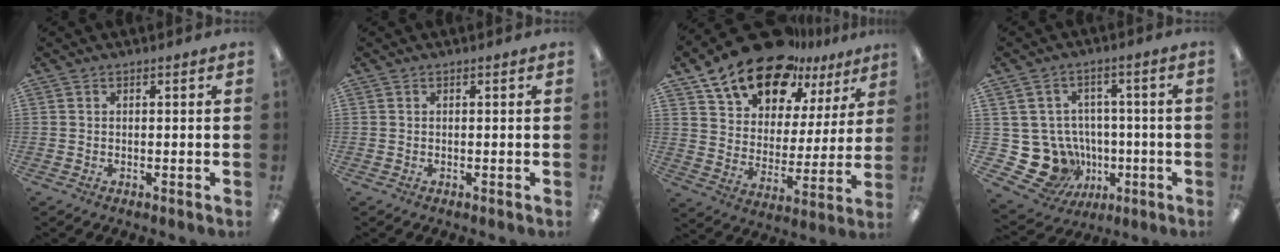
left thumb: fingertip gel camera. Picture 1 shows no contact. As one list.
[{"total": 0.0}, {"total": 18.5, "force": [14.6, 9.0, 7.0], "torque": [-0.137, -0.095, 0.261]}, {"total": 12.7, "force": [-3.3, 11.6, 3.9], "torque": [-0.110, 0.009, -0.036]}]